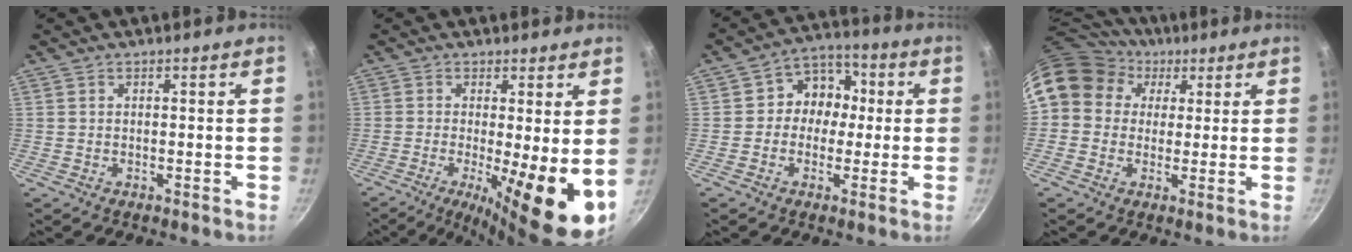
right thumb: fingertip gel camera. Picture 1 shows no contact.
{"total": 13.6, "force": [-2.2, 3.2, 13.1], "torque": [-0.185, -0.017, -0.031]}
{"total": 8.7, "force": [0.1, 7.7, 4.0], "torque": [-0.008, 0.023, -0.018]}
{"total": 14.4, "force": [4.8, 12.2, 5.9], "torque": [-0.098, 0.023, 0.072]}